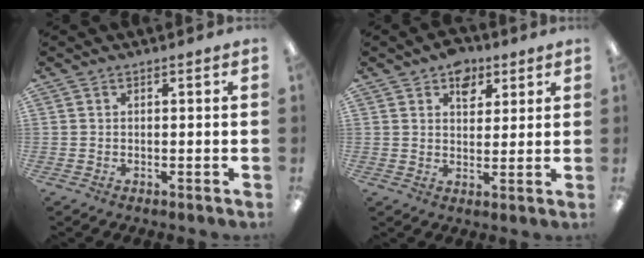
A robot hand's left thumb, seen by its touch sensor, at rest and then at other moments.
{"total": 6.4, "force": [4.0, 4.2, 2.6], "torque": [-0.016, -0.015, 0.067]}